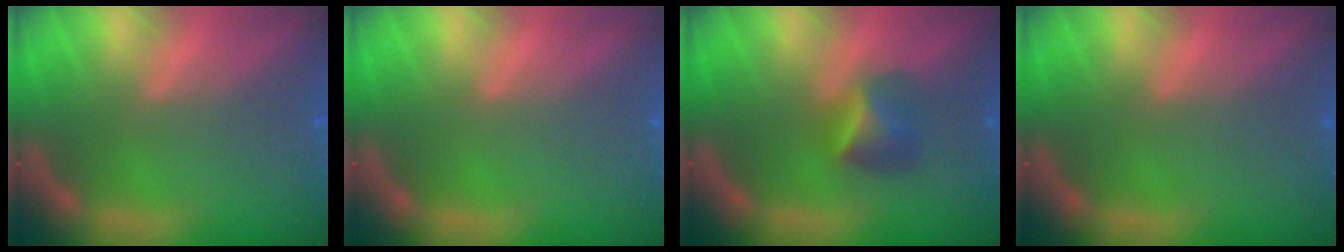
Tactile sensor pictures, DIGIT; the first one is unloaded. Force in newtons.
{"total": 0.0}
{"total": 2.9}
{"total": 0.0}